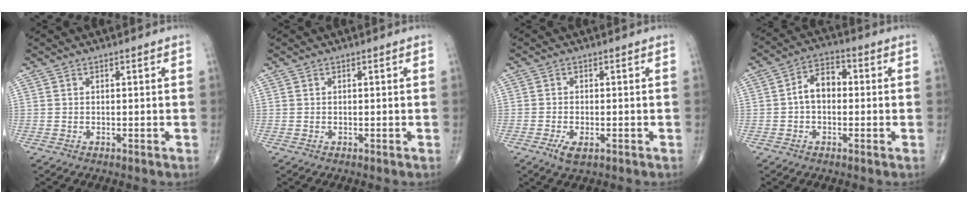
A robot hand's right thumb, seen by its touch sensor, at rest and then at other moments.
{"total": 0.0}
{"total": 3.1, "force": [-1.5, 1.3, 2.4], "torque": [-0.044, -0.002, -0.027]}
{"total": 5.9, "force": [-0.3, 3.9, 4.4], "torque": [-0.062, 0.024, -0.016]}